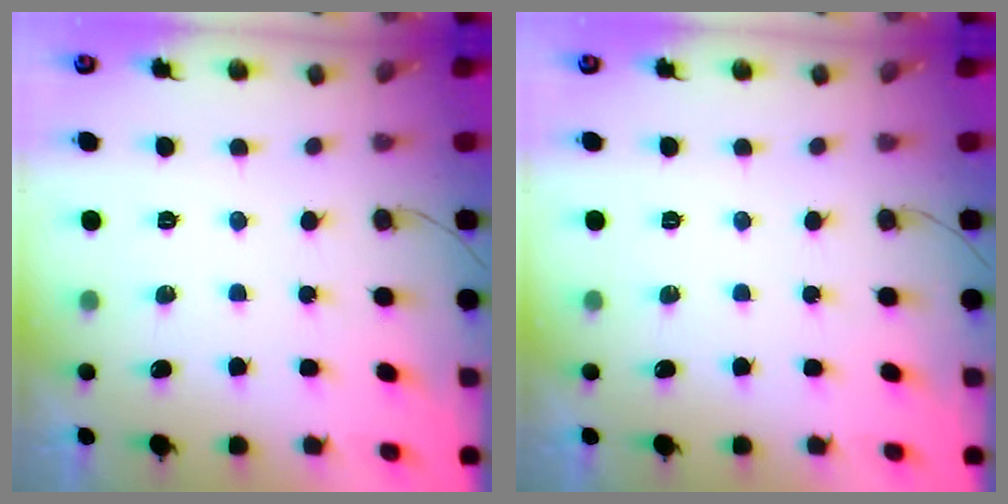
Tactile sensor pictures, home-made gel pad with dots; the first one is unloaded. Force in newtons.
{"total": 0.0}